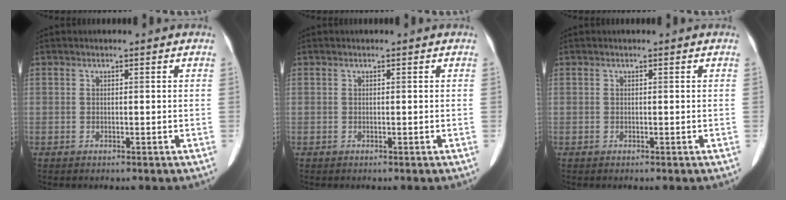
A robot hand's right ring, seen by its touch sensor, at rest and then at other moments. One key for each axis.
{"total": 0.0}
{"total": 0.0}